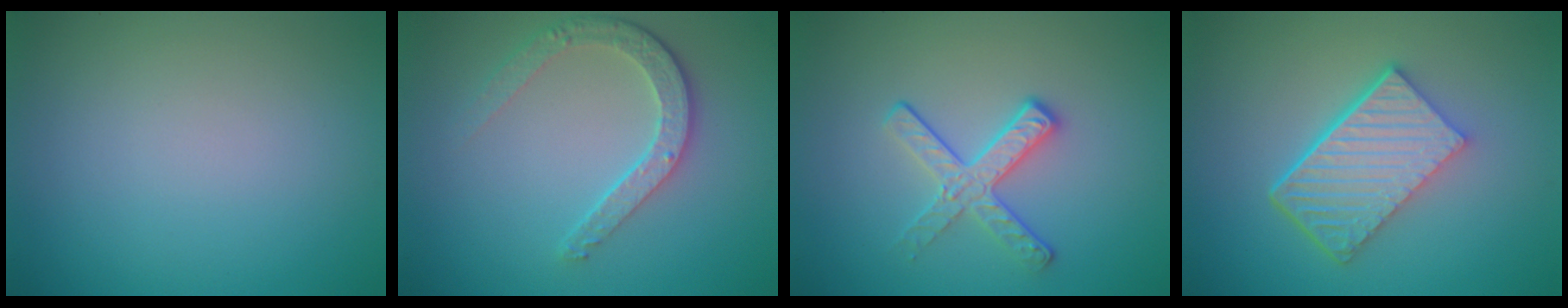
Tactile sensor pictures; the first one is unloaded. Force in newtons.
{"total": 3.6, "press": 3.0, "slide": 2.1}
{"total": 2.9, "press": 2.6, "slide": 1.4}
{"total": 6.7, "press": 4.4, "slide": 4.9}